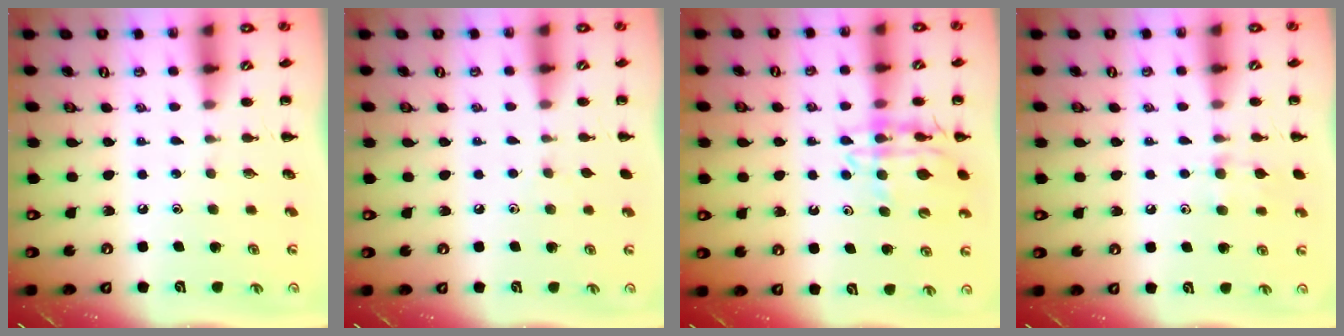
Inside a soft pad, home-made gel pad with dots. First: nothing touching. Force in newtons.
{"total": 2.9, "press": 2.7, "slide": 1.2}
{"total": 12.2, "press": 11.9, "slide": 3.0}
{"total": 8.0, "press": 7.6, "slide": 2.7}